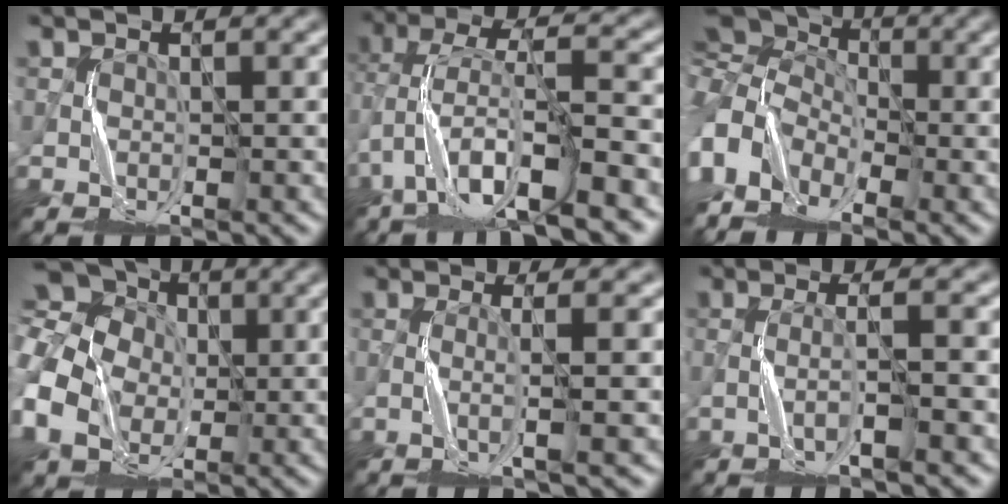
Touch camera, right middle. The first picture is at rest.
{"total": 9.9, "force": [-5.3, 2.8, 7.9], "torque": [-0.146, 0.015, -0.103]}
{"total": 9.6, "force": [-0.5, 7.6, 5.9], "torque": [-0.135, 0.007, -0.012]}
{"total": 11.4, "force": [0.2, 9.5, 6.4], "torque": [-0.171, 0.005, -0.012]}
{"total": 2.6, "force": [-0.3, 0.4, 2.5], "torque": [-0.037, 0.003, -0.010]}
{"total": 2.5, "force": [-1.1, 0.3, 2.3], "torque": [-0.033, 0.013, -0.030]}